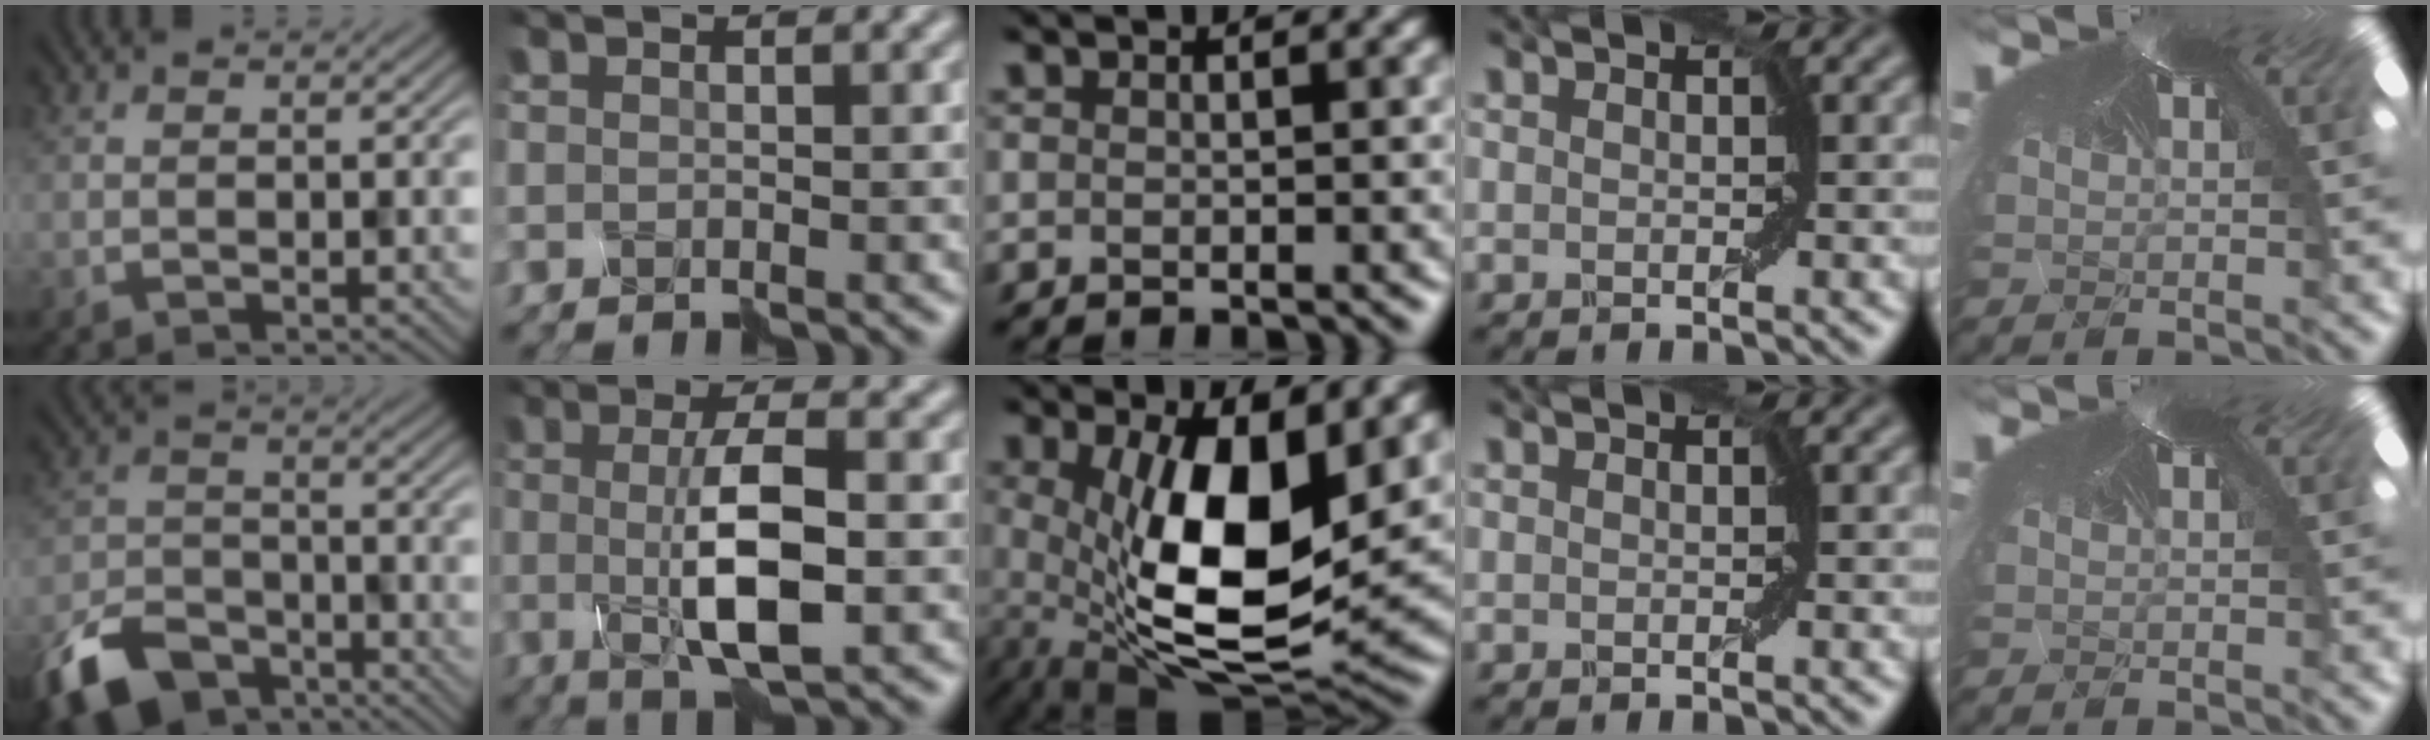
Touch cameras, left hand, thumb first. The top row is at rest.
{"thumb": {"total": 8.9, "force": [-7.9, 3.6, 2.2], "torque": [-0.050, -0.015, -0.129]}, "index": {"total": 5.7, "force": [-0.7, 1.1, 5.5], "torque": [-0.111, -0.004, -0.007]}, "middle": {"total": 10.7, "force": [1.0, 4.2, 9.8], "torque": [-0.177, -0.012, 0.029]}}